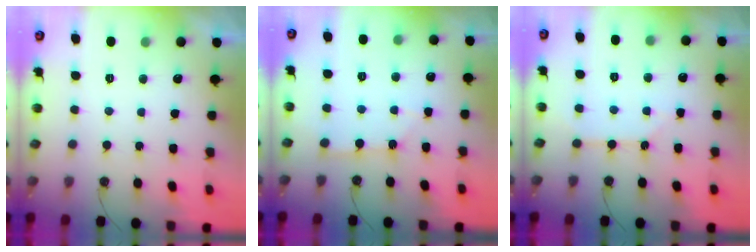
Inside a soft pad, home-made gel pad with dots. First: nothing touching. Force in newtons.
{"total": 3.8, "press": 3.8, "slide": 0.5}
{"total": 2.7, "press": 2.7, "slide": 0.3}